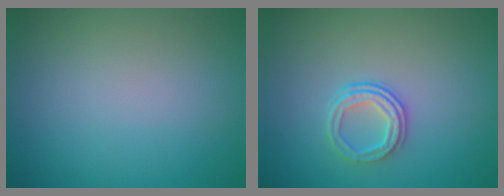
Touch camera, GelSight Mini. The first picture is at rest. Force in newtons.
{"total": 2.4, "press": 1.7, "slide": 1.7}